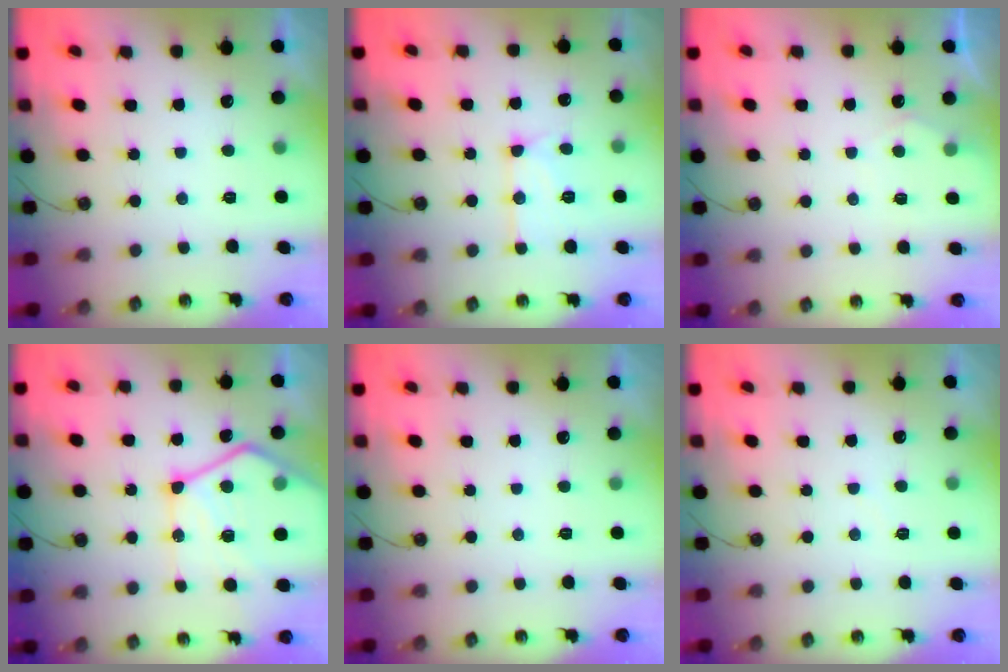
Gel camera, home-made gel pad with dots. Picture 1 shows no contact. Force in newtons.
{"total": 12.3, "press": 12.2, "slide": 1.1}
{"total": 2.9, "press": 2.9, "slide": 0.4}
{"total": 19.7, "press": 19.6, "slide": 2.1}
{"total": 0.0}
{"total": 3.3, "press": 3.3, "slide": 0.5}